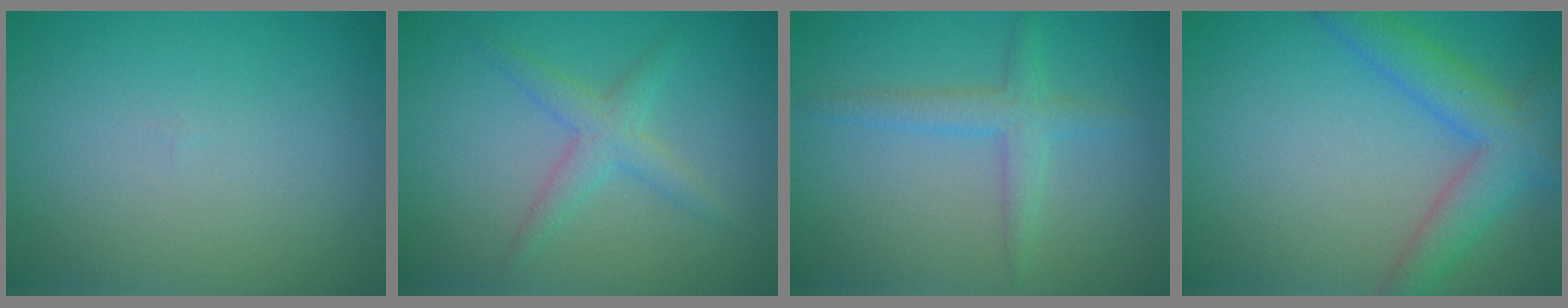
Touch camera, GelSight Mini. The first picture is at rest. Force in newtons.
{"total": 2.4, "press": 2.4, "slide": 0.1}
{"total": 2.3, "press": 2.3, "slide": 0.1}
{"total": 5.2, "press": 5.2, "slide": 0.2}